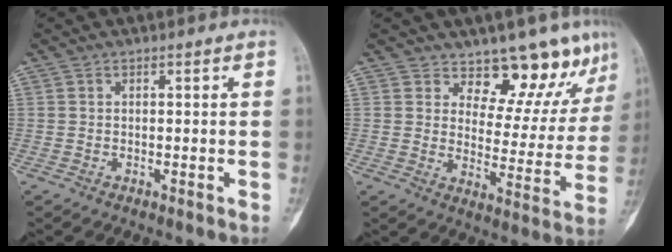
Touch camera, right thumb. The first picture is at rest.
{"total": 12.4, "force": [10.0, 5.5, 4.7], "torque": [-0.017, -0.076, 0.126]}